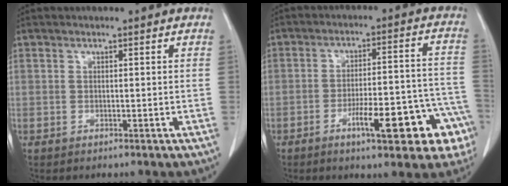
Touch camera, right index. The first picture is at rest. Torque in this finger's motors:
{"motor_torque": [0.44, -0.19, 0.33, 0.07]}